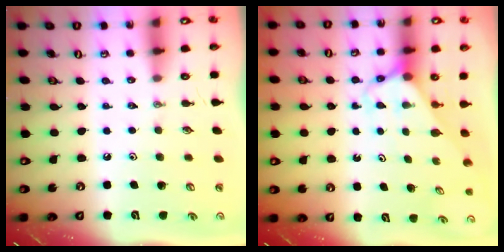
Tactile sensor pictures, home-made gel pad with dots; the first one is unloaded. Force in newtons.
{"total": 2.9, "press": 2.9, "slide": 0.2}